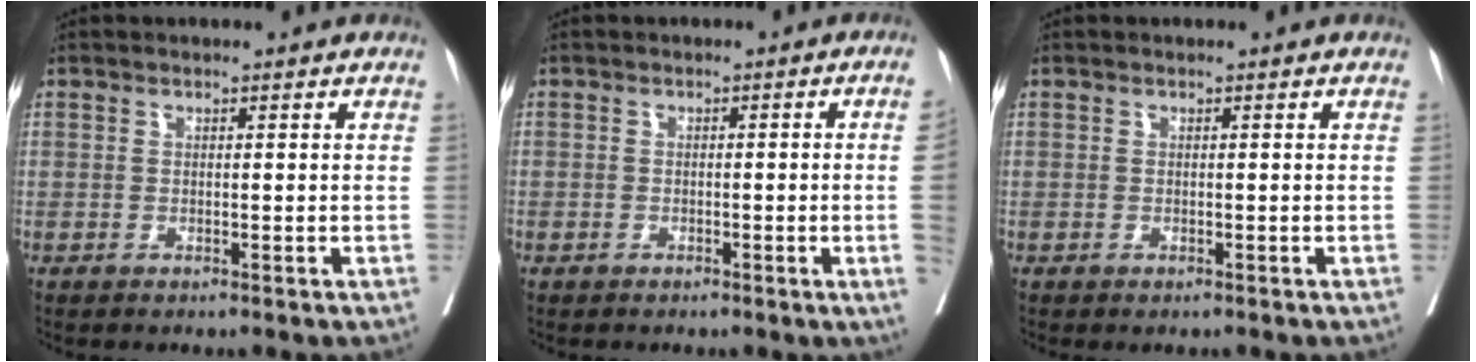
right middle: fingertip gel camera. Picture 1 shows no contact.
{"total": 3.0, "force": [-0.7, -0.6, 2.9], "torque": [-0.038, 0.002, -0.009]}
{"total": 0.0}